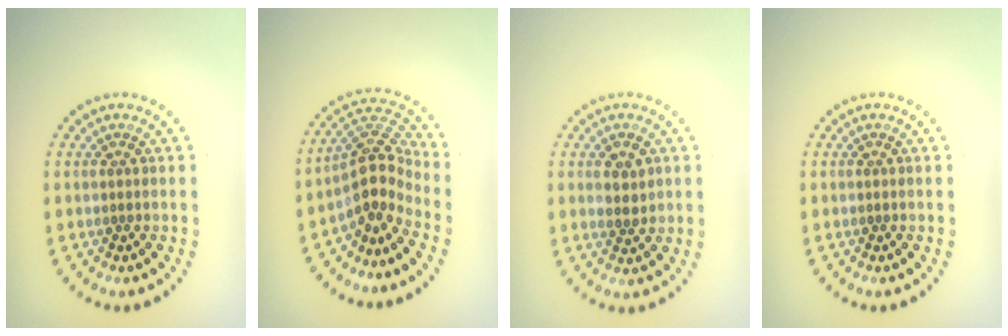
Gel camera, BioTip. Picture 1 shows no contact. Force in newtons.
{"total": 4.3, "press": 3.1, "slide": 2.9}
{"total": 1.7, "press": 1.7, "slide": 0.3}
{"total": 0.0}